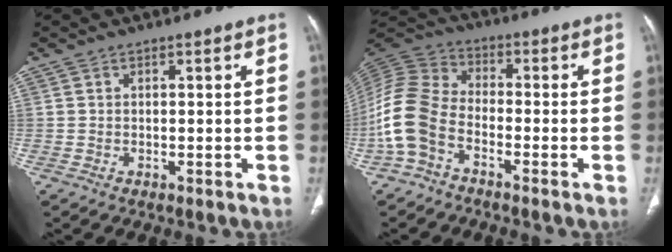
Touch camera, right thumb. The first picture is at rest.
{"total": 11.6, "force": [-4.6, 7.1, 7.9], "torque": [-0.179, 0.042, -0.104]}